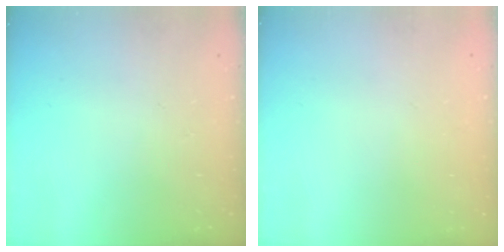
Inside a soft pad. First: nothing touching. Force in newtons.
{"total": 2.0, "press": 2.0, "slide": 0.1}